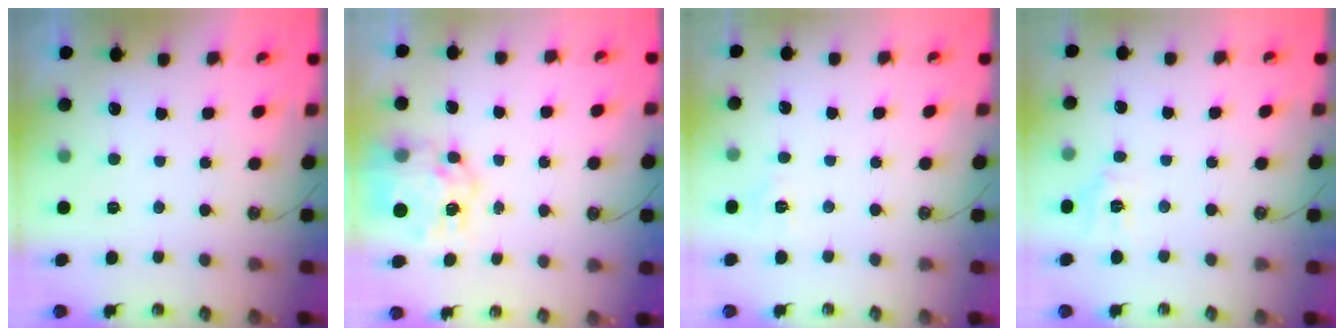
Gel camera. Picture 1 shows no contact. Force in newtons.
{"total": 11.5, "press": 11.5, "slide": 1.1}
{"total": 4.9, "press": 4.8, "slide": 0.6}
{"total": 6.0, "press": 5.9, "slide": 0.4}